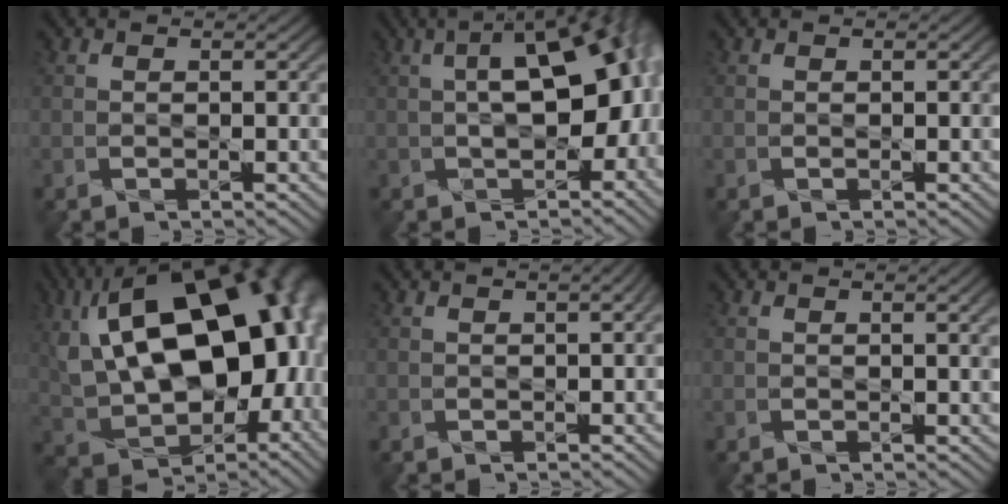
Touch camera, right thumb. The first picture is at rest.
{"total": 12.7, "force": [0.1, 6.1, 11.1], "torque": [-0.144, -0.009, 0.005]}
{"total": 0.0}
{"total": 21.1, "force": [4.9, 11.7, 16.8], "torque": [-0.291, 0.033, 0.075]}
{"total": 2.0, "force": [-0.4, 1.0, 1.7], "torque": [-0.019, -0.009, 0.001]}
{"total": 1.7, "force": [0.6, 0.6, 1.5], "torque": [-0.026, -0.010, 0.012]}